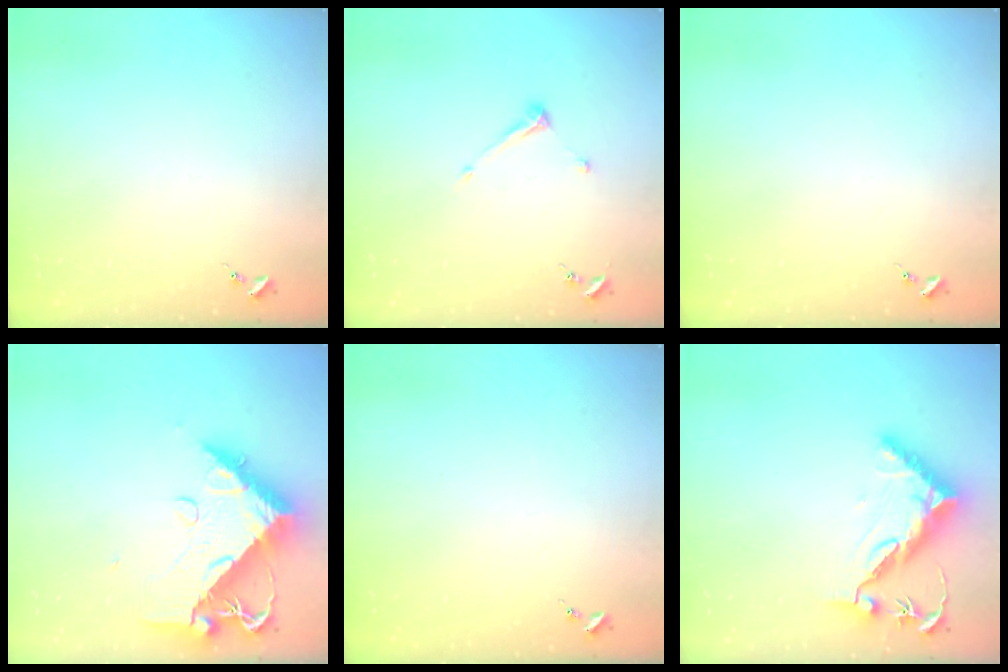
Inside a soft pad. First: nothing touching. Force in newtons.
{"total": 6.6, "press": 6.6, "slide": 0.3}
{"total": 0.0}
{"total": 14.6, "press": 14.5, "slide": 1.5}
{"total": 0.0}
{"total": 12.2, "press": 12.1, "slide": 0.7}